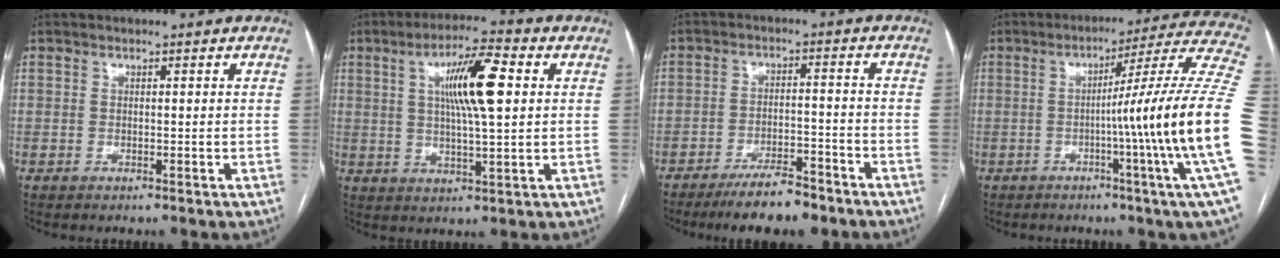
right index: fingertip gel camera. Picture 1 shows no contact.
{"total": 10.5, "force": [2.5, 1.3, 10.1], "torque": [-0.179, 0.011, 0.041]}
{"total": 8.4, "force": [-6.8, 1.8, 4.6], "torque": [-0.071, -0.007, -0.115]}
{"total": 20.5, "force": [-3.4, -3.5, 19.9], "torque": [-0.210, 0.007, -0.067]}